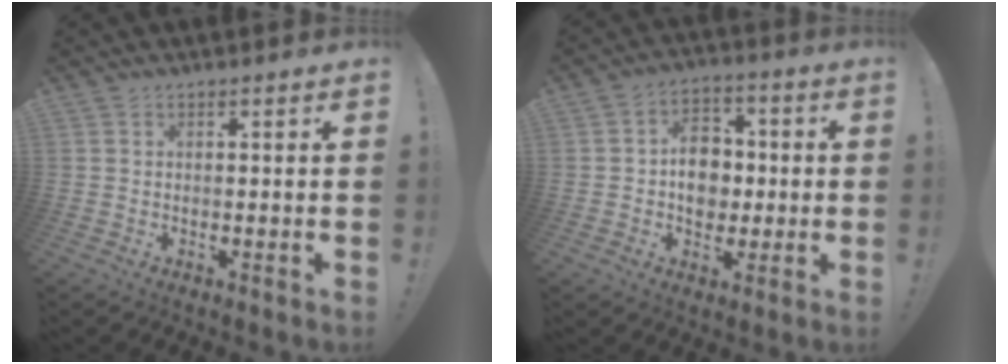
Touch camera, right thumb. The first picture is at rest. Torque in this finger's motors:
{"motor_torque": [1.21, 1.01, 0.16, -0.20, 0.01]}